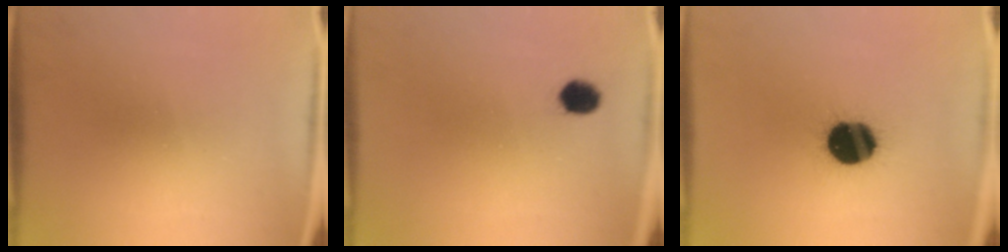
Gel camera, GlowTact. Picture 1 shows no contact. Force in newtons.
{"total": 3.7}
{"total": 16.0}